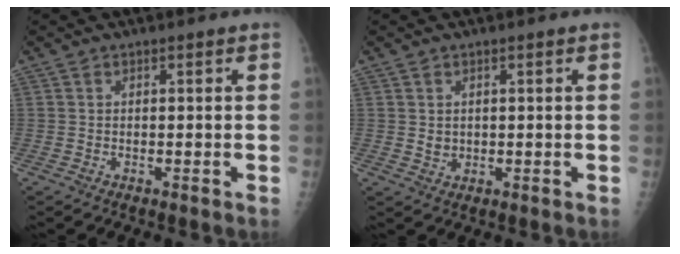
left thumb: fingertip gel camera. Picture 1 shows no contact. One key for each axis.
{"total": 1.9, "fx": 0.5, "fy": 1.6, "fz": 0.9, "tx": -0.010, "ty": -0.005, "tz": 0.015}